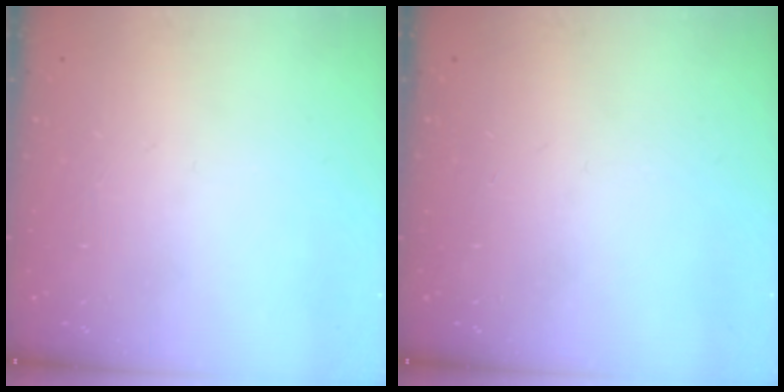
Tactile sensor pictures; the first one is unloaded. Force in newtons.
{"total": 0.0}